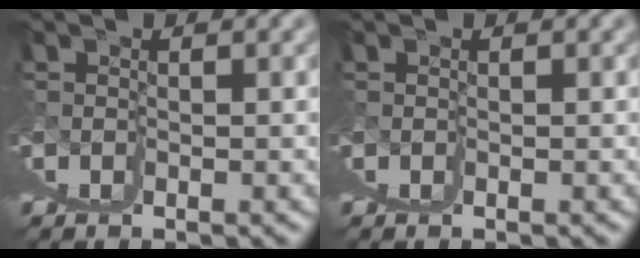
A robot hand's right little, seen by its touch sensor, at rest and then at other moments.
{"total": 0.0}